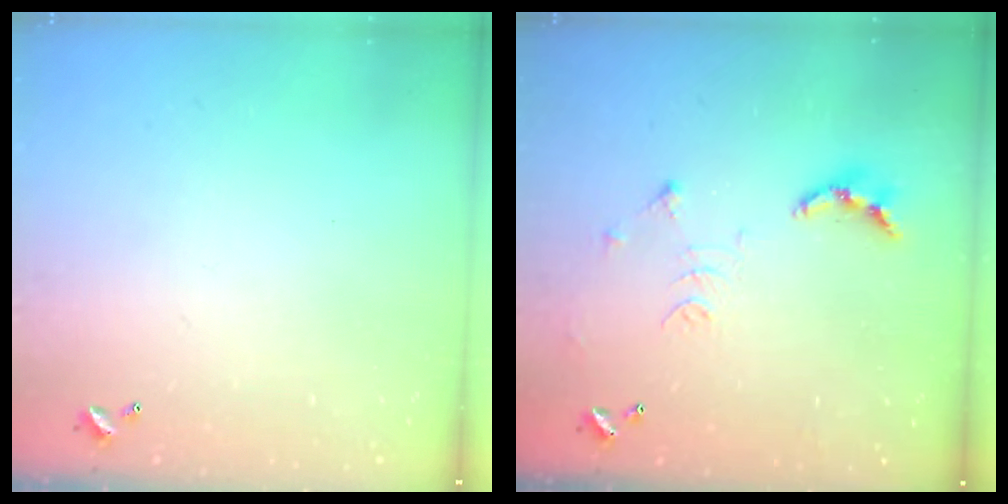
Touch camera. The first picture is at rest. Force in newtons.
{"total": 10.3, "press": 10.2, "slide": 1.0}